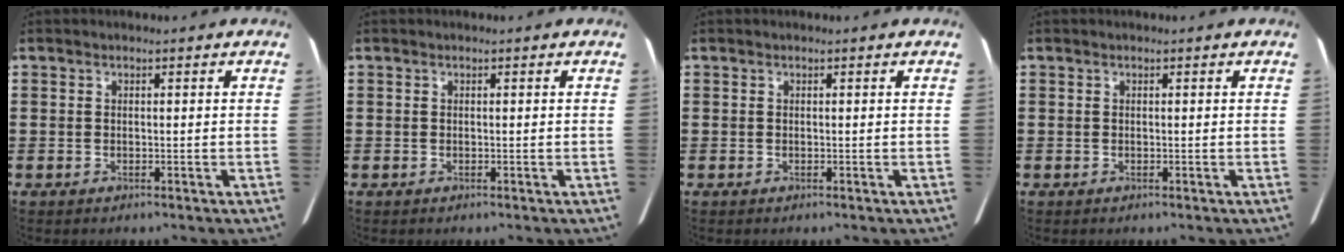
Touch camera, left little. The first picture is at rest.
{"total": 0.0}
{"total": 0.0}
{"total": 0.0}